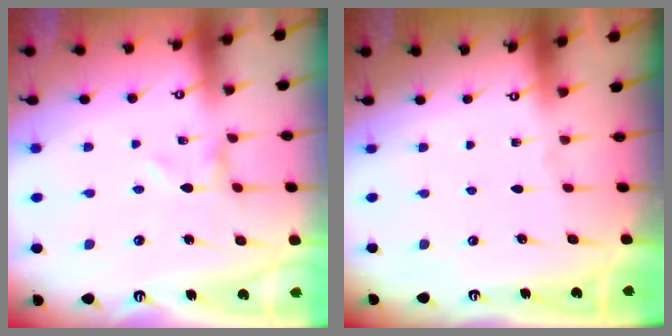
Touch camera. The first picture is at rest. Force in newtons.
{"total": 0.0}